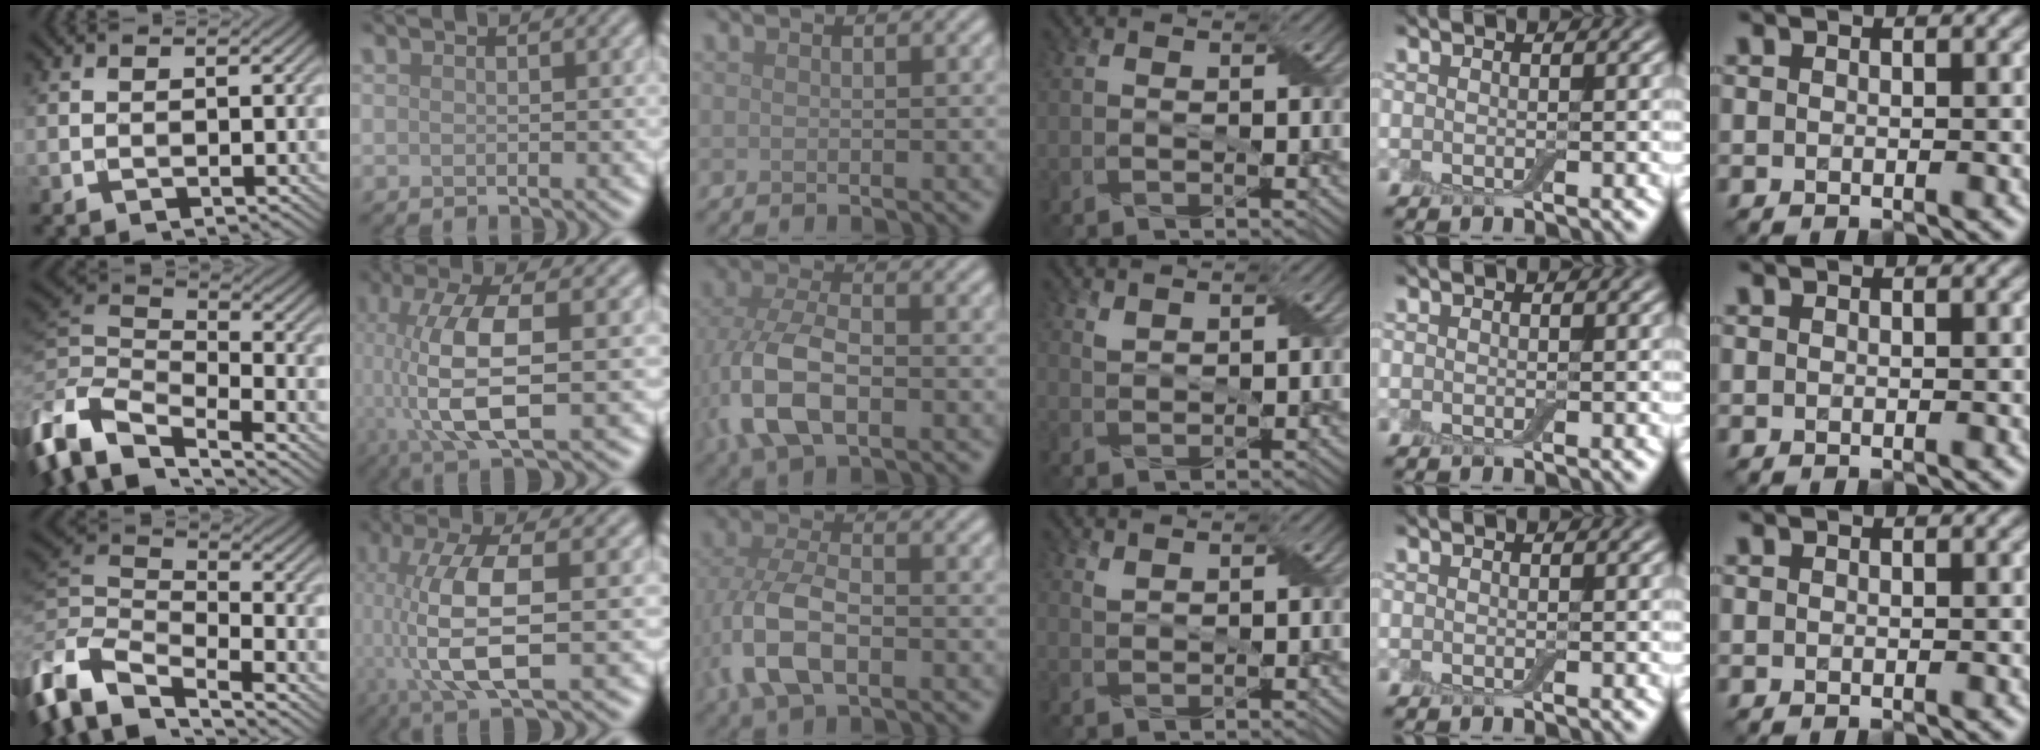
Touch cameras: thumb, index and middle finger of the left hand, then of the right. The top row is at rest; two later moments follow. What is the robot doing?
{"motion": "wrap", "object": "adhesive wrap"}